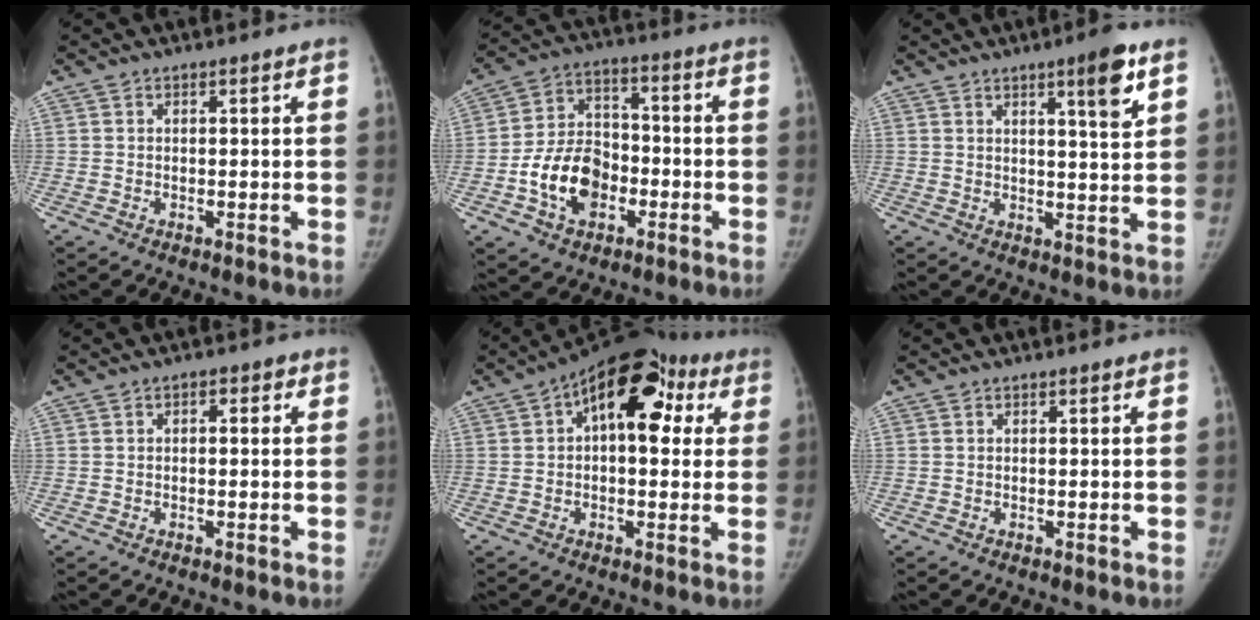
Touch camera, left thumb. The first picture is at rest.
{"total": 12.8, "force": [-4.2, 9.1, 8.0], "torque": [-0.115, 0.029, -0.076]}
{"total": 7.1, "force": [3.9, 0.9, 5.9], "torque": [-0.079, -0.025, 0.057]}
{"total": 2.0, "force": [0.4, 1.2, 1.6], "torque": [-0.010, 0.005, -0.002]}
{"total": 15.8, "force": [4.5, 8.8, 12.4], "torque": [-0.136, 0.032, 0.052]}
{"total": 0.0}